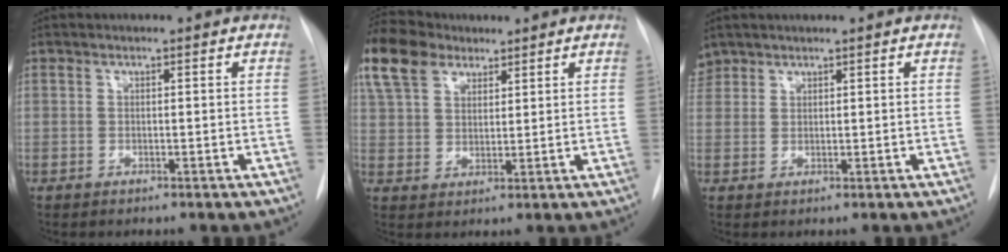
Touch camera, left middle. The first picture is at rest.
{"total": 12.3, "force": [8.3, 7.2, 5.5], "torque": [-0.140, 0.039, 0.160]}
{"total": 3.2, "force": [2.5, 1.9, 0.0], "torque": [0.001, 0.012, 0.052]}